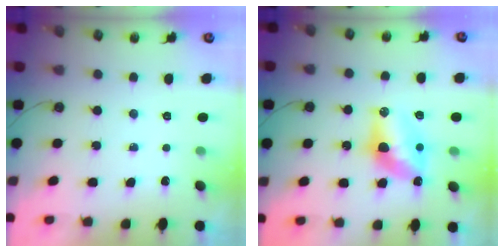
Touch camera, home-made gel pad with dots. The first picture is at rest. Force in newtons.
{"total": 10.8, "press": 10.8, "slide": 0.8}